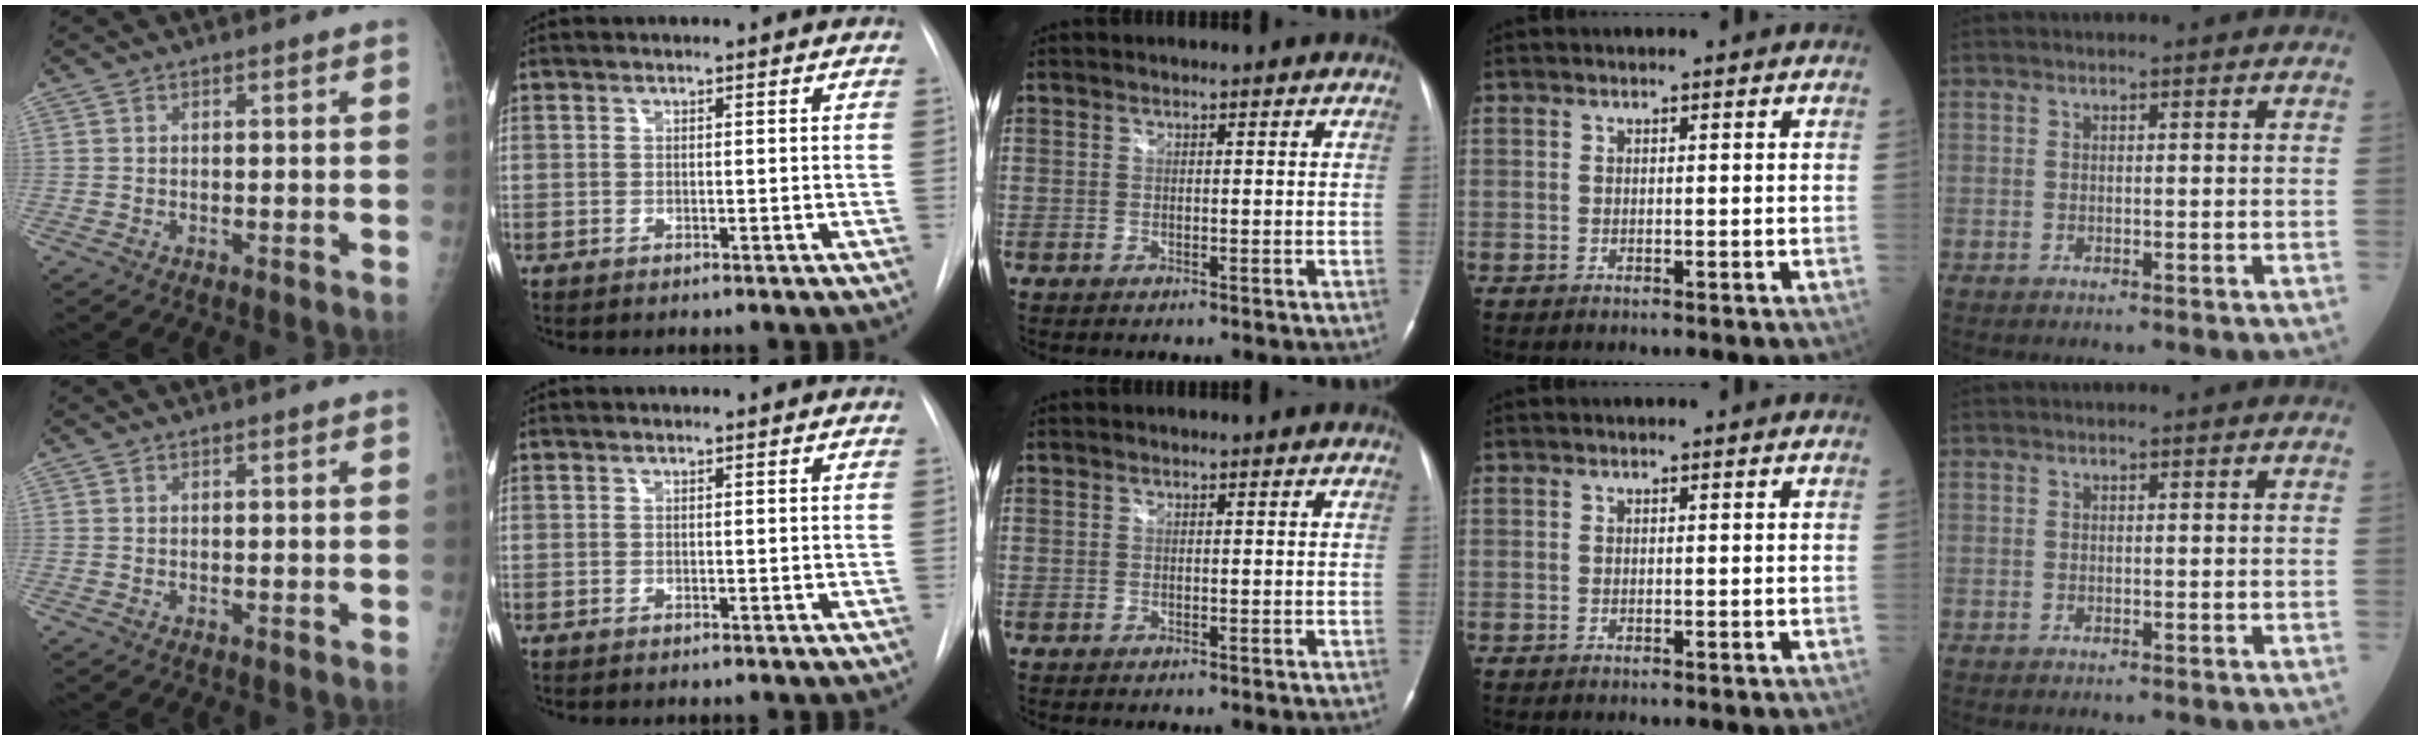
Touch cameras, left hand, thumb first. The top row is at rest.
{}